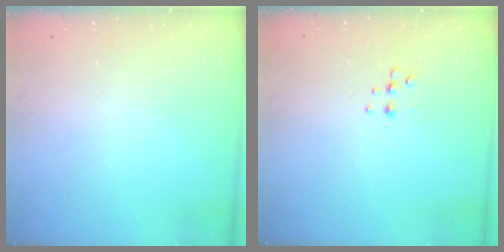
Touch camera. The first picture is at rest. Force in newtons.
{"total": 5.3, "press": 5.2, "slide": 0.8}